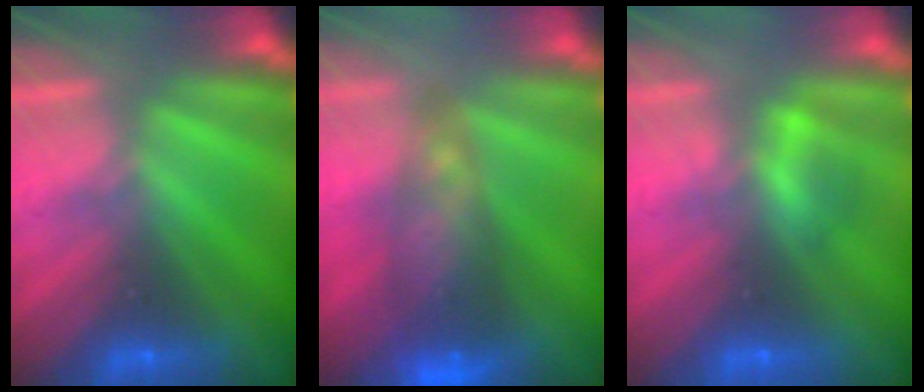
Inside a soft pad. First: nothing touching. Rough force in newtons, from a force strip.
{"total": 6.7}
{"total": 2.2}